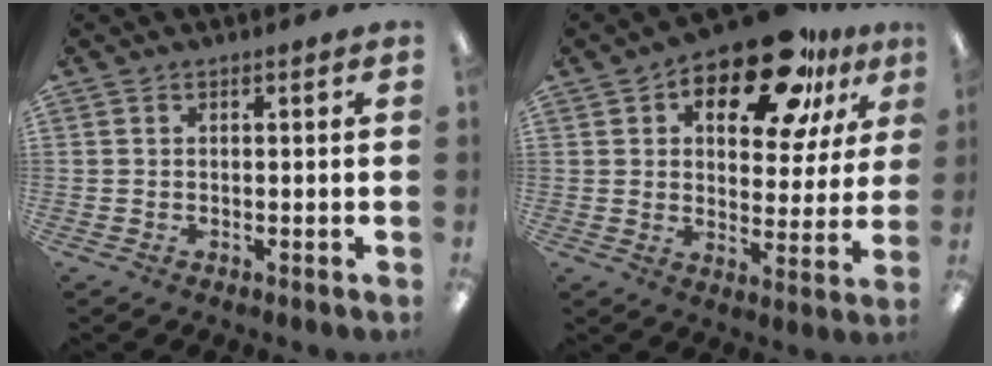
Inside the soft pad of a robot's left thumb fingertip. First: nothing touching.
{"total": 18.5, "force": [12.1, 8.1, 11.4], "torque": [-0.163, -0.064, 0.198]}